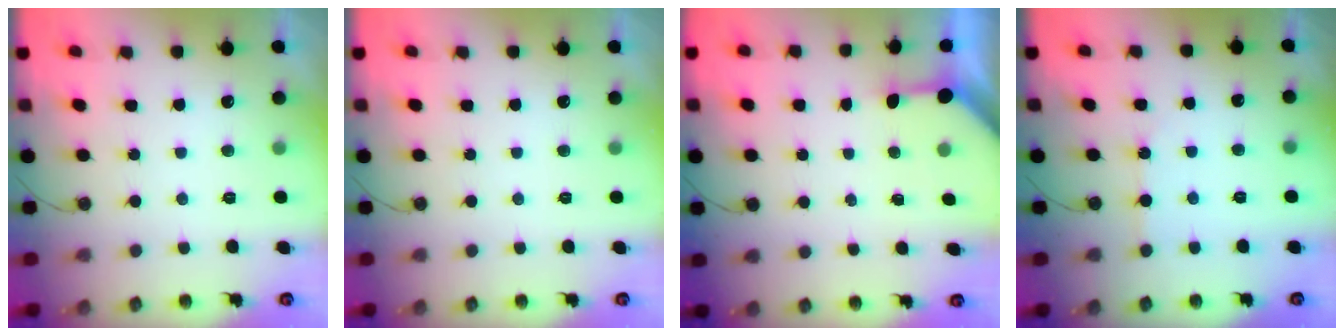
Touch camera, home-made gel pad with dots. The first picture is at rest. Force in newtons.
{"total": 0.0}
{"total": 2.8, "press": 2.8, "slide": 0.3}
{"total": 2.6, "press": 2.5, "slide": 0.5}